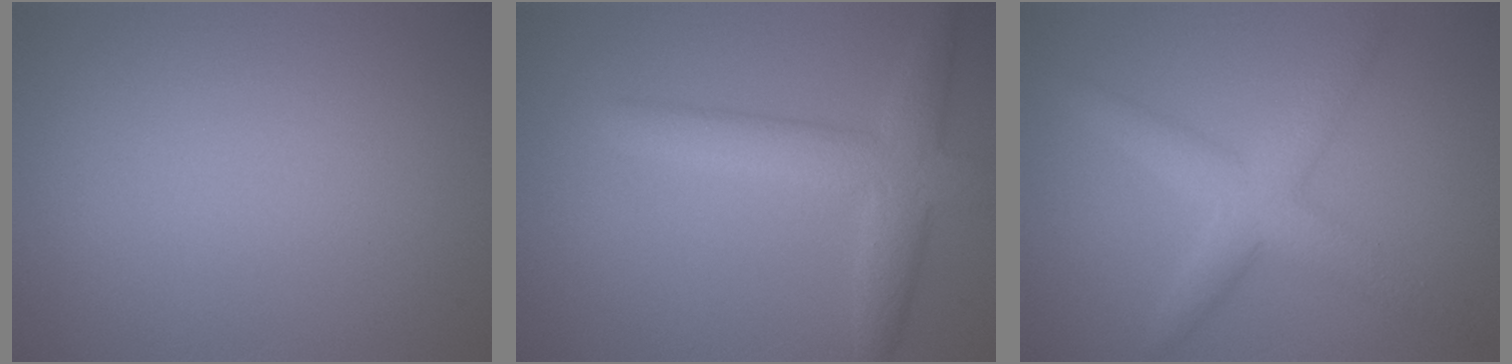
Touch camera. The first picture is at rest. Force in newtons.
{"total": 4.7, "press": 4.7, "slide": 0.1}
{"total": 4.3, "press": 4.3, "slide": 0.1}